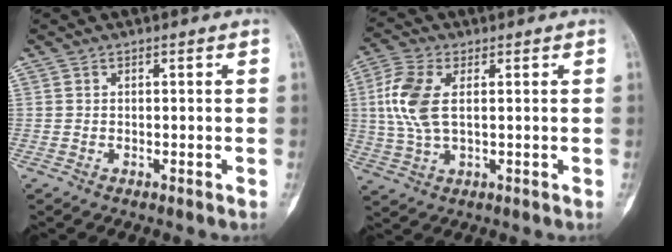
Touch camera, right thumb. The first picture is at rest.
{"total": 9.3, "force": [1.4, 4.8, 7.8], "torque": [-0.188, 0.004, 0.027]}